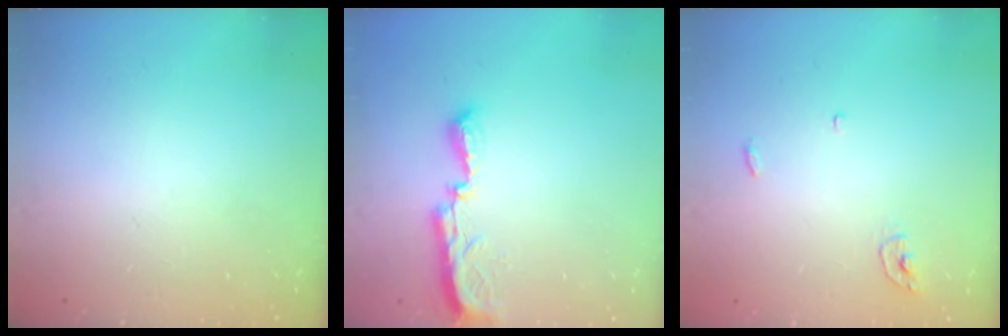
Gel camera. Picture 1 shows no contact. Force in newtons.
{"total": 7.8, "press": 7.8, "slide": 0.8}
{"total": 3.7, "press": 3.6, "slide": 0.3}